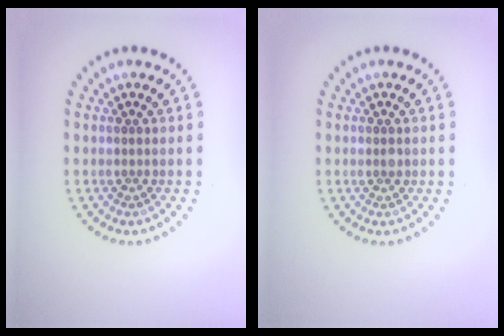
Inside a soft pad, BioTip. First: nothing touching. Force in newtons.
{"total": 0.6, "press": 0.6, "slide": 0.1}